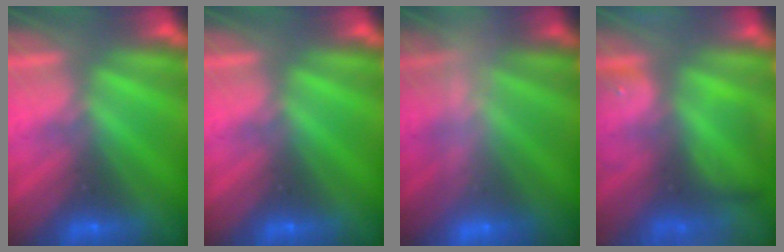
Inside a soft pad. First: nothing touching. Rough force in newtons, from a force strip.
{"total": 0.0}
{"total": 2.5}
{"total": 6.9}